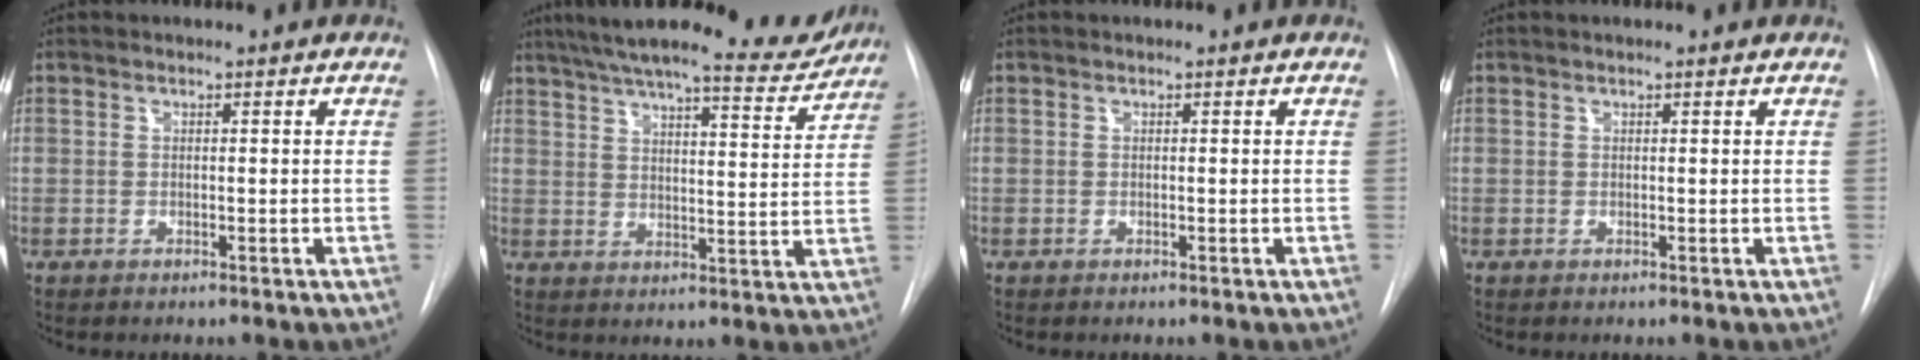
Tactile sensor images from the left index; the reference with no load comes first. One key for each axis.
{"total": 16.6, "fx": 15.0, "fy": 1.8, "fz": 6.8, "tx": -0.100, "ty": -0.012, "tz": 0.199}
{"total": 0.0}
{"total": 1.0, "fx": 0.9, "fy": -0.1, "fz": 0.4, "tx": -0.010, "ty": 0.006, "tz": 0.012}